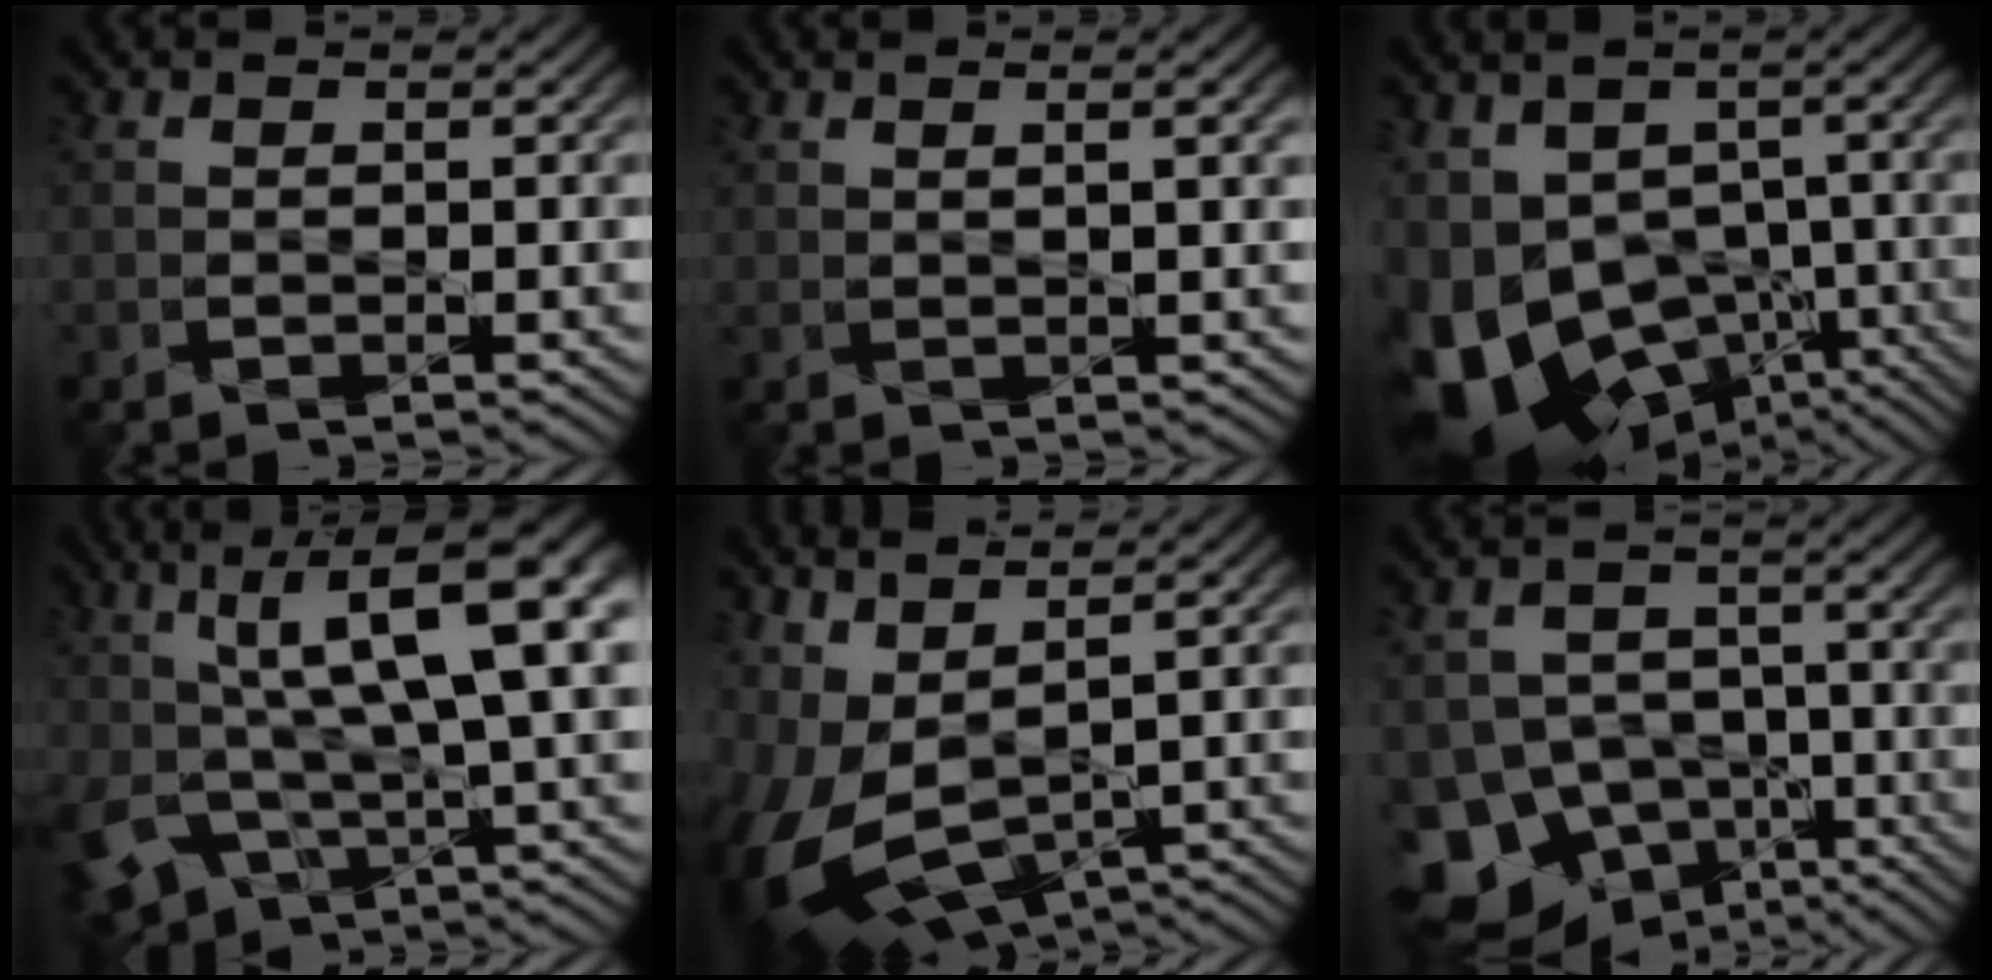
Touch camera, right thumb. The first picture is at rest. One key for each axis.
{"total": 2.3, "fx": 1.1, "fy": 0.5, "fz": 2.0, "tx": -0.021, "ty": 0.012, "tz": 0.017}
{"total": 14.8, "fx": -6.2, "fy": 10.9, "fz": 7.9, "tx": -0.193, "ty": -0.037, "tz": -0.058}
{"total": 14.7, "fx": 2.7, "fy": 6.2, "fz": 13.1, "tx": -0.244, "ty": -0.003, "tz": 0.060}
{"total": 10.6, "fx": 1.4, "fy": 5.2, "fz": 9.1, "tx": -0.238, "ty": -0.009, "tz": 0.041}
{"total": 13.0, "fx": -8.2, "fy": 9.8, "fz": 2.8, "tx": -0.079, "ty": -0.033, "tz": -0.127}